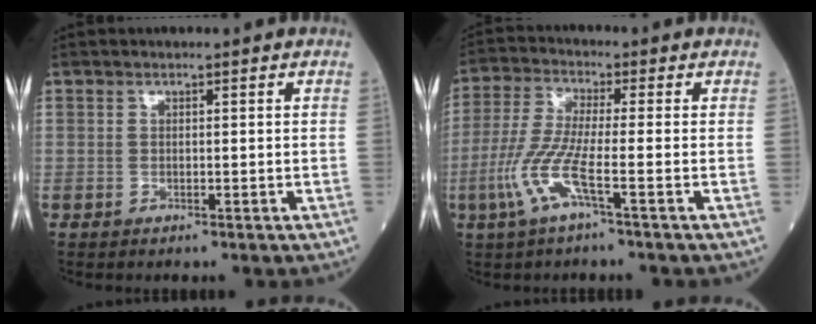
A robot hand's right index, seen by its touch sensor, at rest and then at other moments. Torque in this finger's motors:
{"motor_torque": [0.90, -0.55, 0.63, 0.11]}